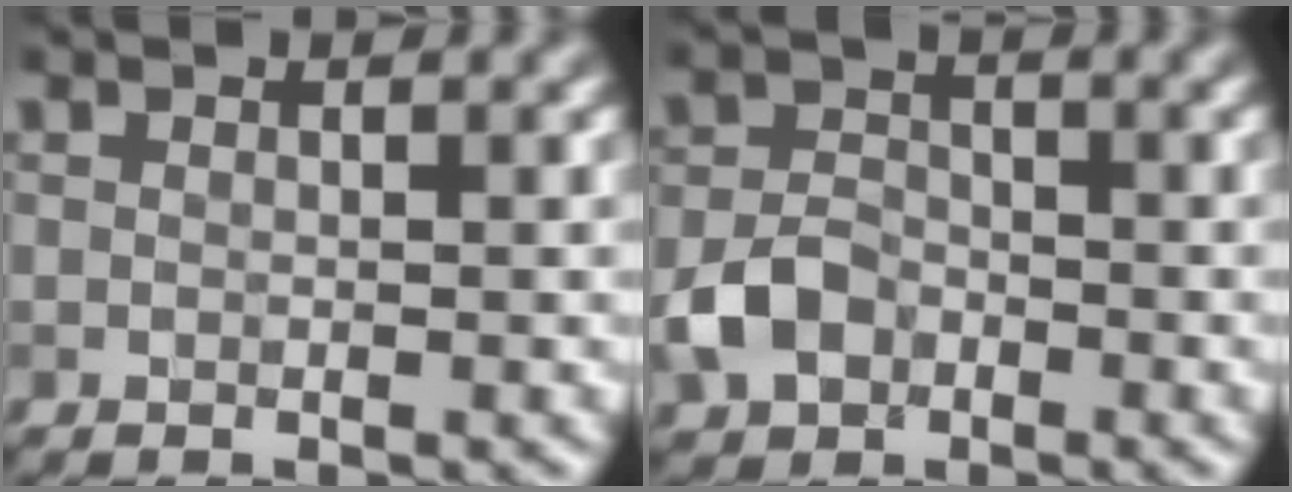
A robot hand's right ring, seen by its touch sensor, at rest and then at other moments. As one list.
[{"total": 3.6, "force": [-1.7, 2.6, 1.9], "torque": [-0.039, 0.002, -0.037]}]